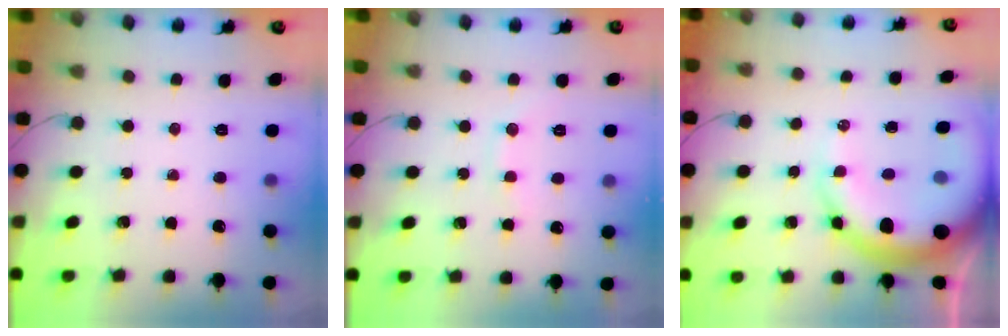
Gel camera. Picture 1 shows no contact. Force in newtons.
{"total": 4.3, "press": 4.1, "slide": 1.4}
{"total": 15.7, "press": 15.3, "slide": 3.4}